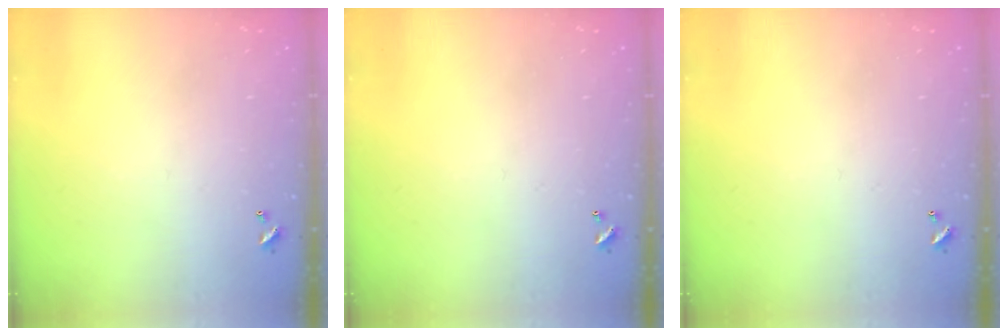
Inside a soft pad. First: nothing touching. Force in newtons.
{"total": 0.0}
{"total": 0.0}